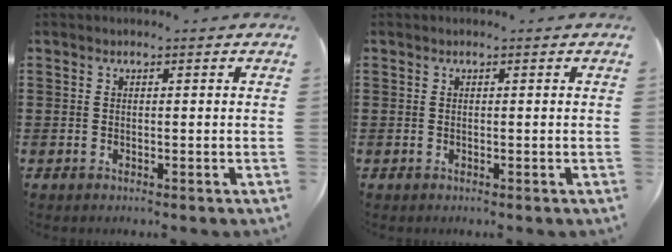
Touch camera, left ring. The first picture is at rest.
{"total": 0.0}